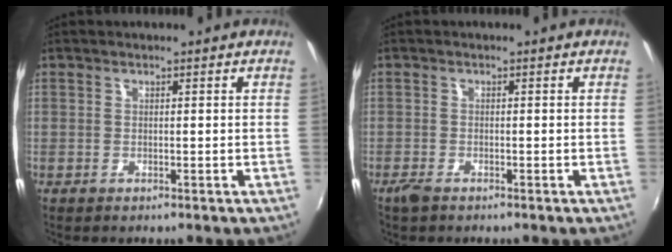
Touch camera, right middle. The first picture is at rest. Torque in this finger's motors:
{"motor_torque": [0.27, -0.28, 0.03, 0.04]}